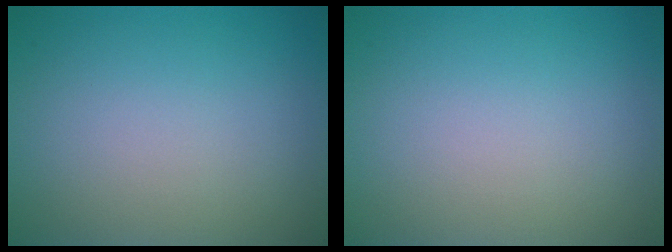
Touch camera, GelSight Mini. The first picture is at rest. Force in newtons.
{"total": 0.0}